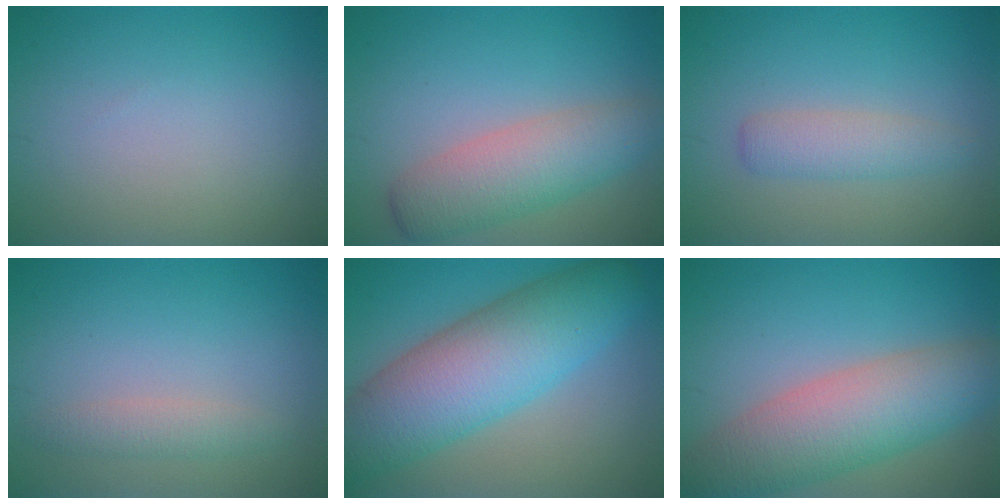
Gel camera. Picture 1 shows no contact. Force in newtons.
{"total": 5.4, "press": 5.4, "slide": 0.3}
{"total": 2.5, "press": 2.5, "slide": 0.0}
{"total": 1.8, "press": 1.8, "slide": 0.2}
{"total": 10.4, "press": 10.4, "slide": 0.2}
{"total": 8.2, "press": 8.2, "slide": 0.5}